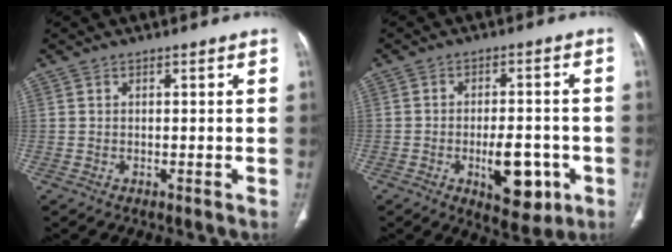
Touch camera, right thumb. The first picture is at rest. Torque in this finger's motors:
{"motor_torque": [2.94, 2.07, 1.52, -1.25, 0.20]}